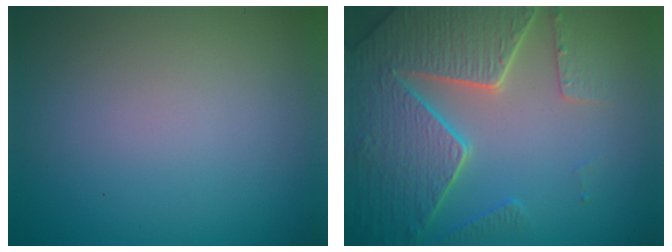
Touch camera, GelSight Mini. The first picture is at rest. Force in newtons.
{"total": 8.2, "press": 5.9, "slide": 5.7}